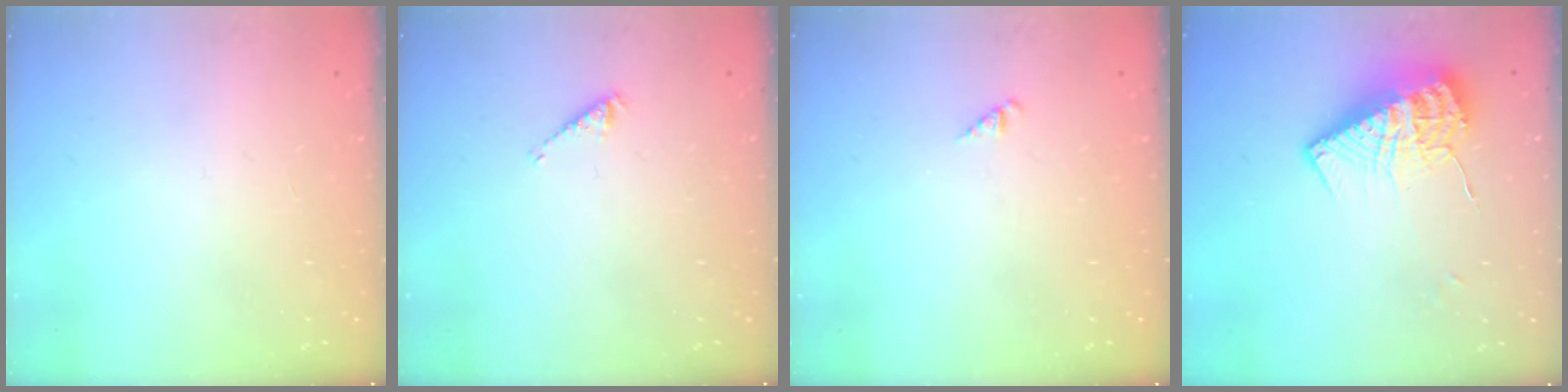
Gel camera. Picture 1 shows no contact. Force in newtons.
{"total": 2.9, "press": 2.9, "slide": 0.5}
{"total": 0.9, "press": 0.9, "slide": 0.2}
{"total": 13.5, "press": 13.4, "slide": 1.1}